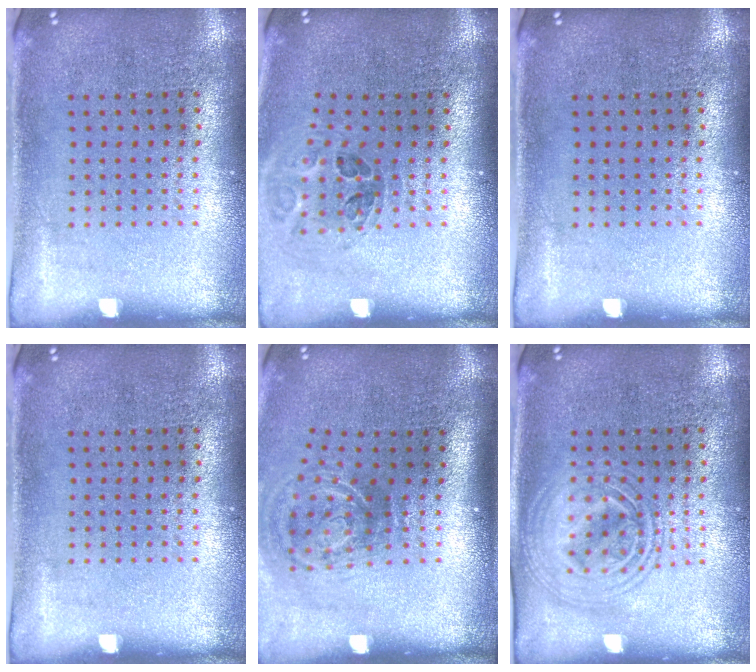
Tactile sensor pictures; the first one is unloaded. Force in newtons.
{"total": 1.0, "press": 1.0, "slide": 0.3}
{"total": 0.0}
{"total": 0.0}
{"total": 2.0, "press": 1.2, "slide": 1.6}
{"total": 2.8, "press": 2.8, "slide": 0.4}